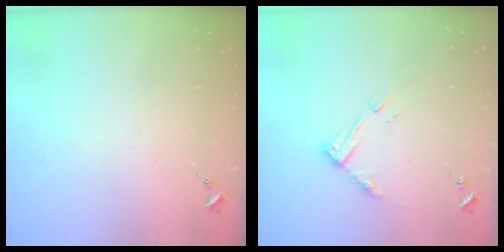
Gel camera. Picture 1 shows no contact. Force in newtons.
{"total": 11.0, "press": 11.0, "slide": 0.8}